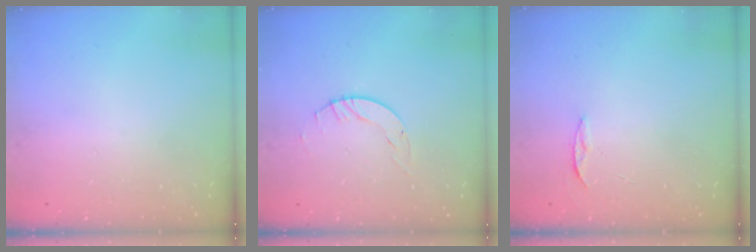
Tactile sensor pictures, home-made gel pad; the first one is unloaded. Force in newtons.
{"total": 2.9, "press": 2.9, "slide": 0.4}
{"total": 3.4, "press": 3.4, "slide": 0.4}